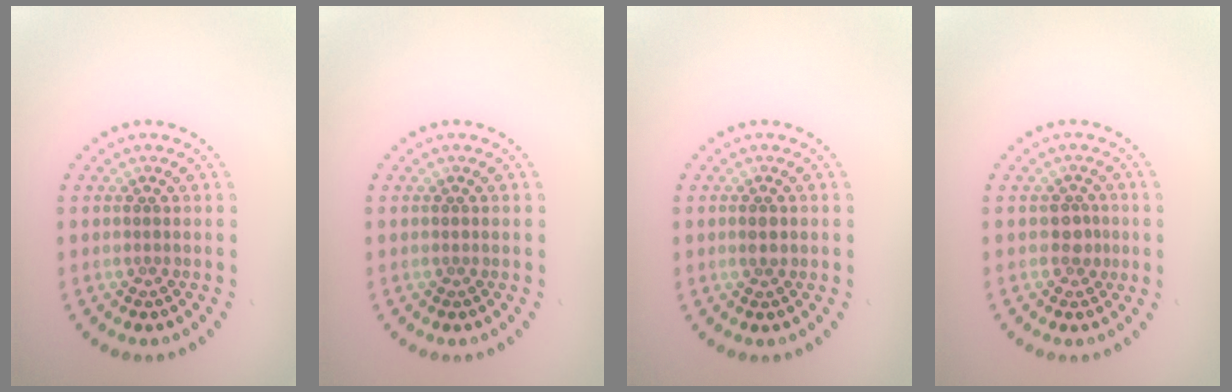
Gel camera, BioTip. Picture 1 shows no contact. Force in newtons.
{"total": 0.0}
{"total": 1.4, "press": 1.4, "slide": 0.3}
{"total": 1.7, "press": 1.5, "slide": 0.9}